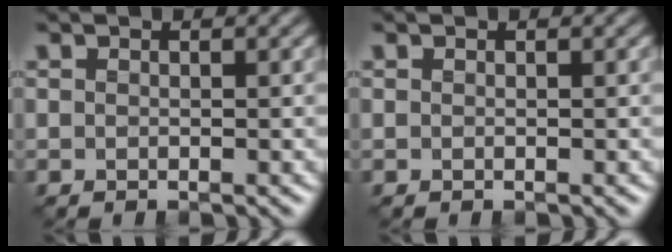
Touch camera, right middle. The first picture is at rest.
{"total": 0.0}